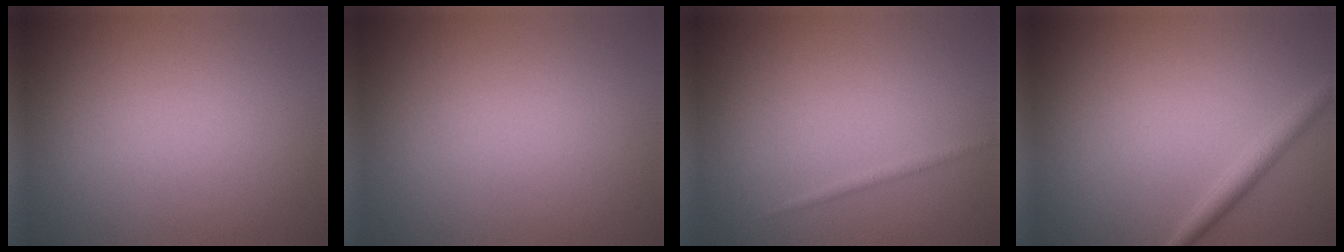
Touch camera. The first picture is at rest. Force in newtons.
{"total": 0.0}
{"total": 0.7, "press": 0.7, "slide": 0.1}
{"total": 2.1, "press": 2.1, "slide": 0.1}